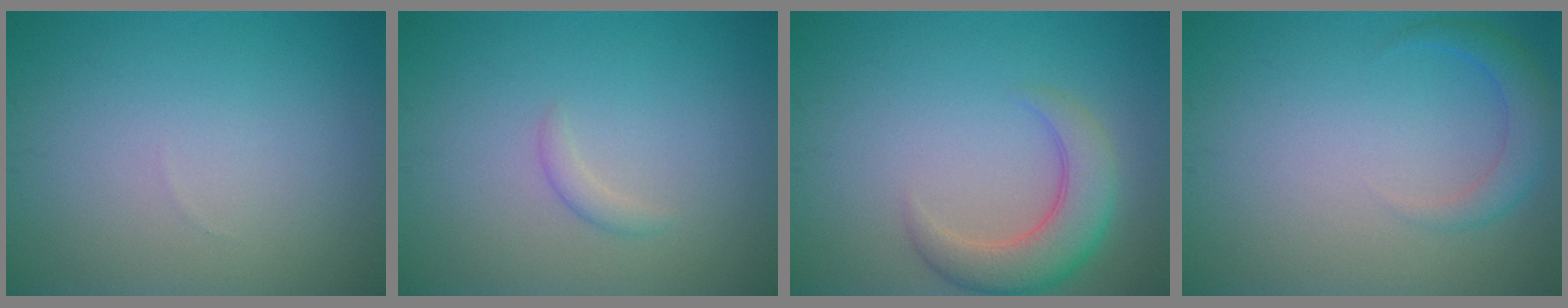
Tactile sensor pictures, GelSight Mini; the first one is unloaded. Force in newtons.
{"total": 1.0, "press": 1.0, "slide": 0.1}
{"total": 4.7, "press": 4.7, "slide": 0.3}
{"total": 2.3, "press": 2.3, "slide": 0.2}